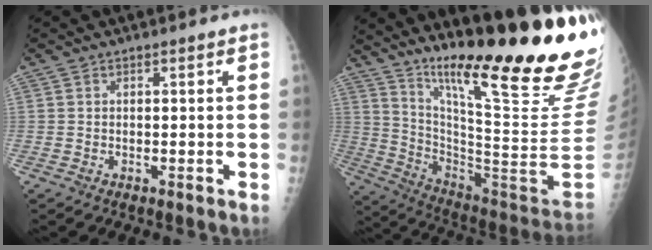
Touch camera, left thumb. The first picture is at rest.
{"total": 31.0, "force": [20.2, 2.3, 23.4], "torque": [-0.298, -0.112, 0.317]}